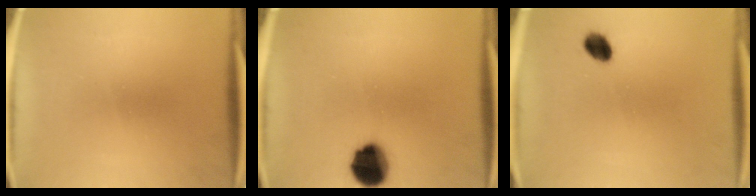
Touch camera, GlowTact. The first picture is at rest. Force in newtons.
{"total": 10.8}
{"total": 3.8}